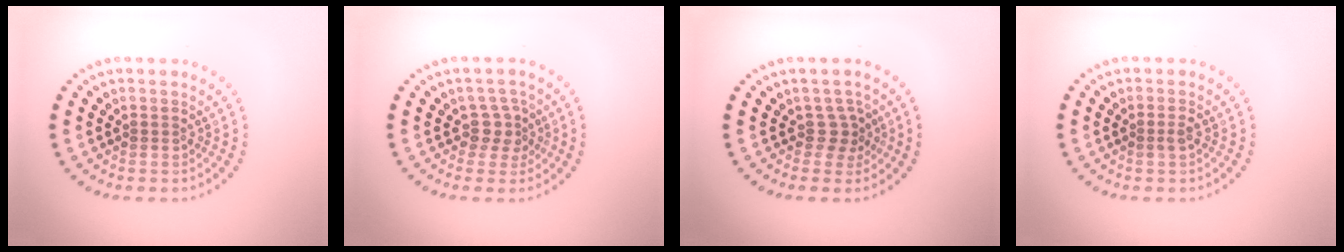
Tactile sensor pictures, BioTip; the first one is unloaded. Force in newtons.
{"total": 2.2, "press": 1.6, "slide": 1.5}
{"total": 1.9, "press": 1.3, "slide": 1.4}
{"total": 0.8, "press": 0.8, "slide": 0.3}